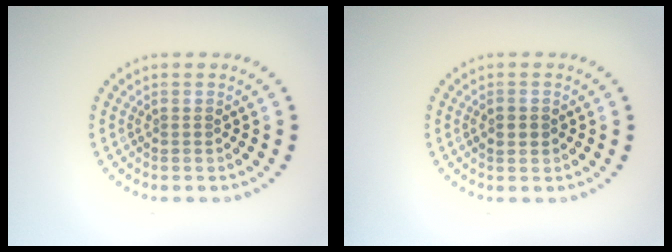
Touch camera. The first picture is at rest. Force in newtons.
{"total": 1.1, "press": 1.1, "slide": 0.2}